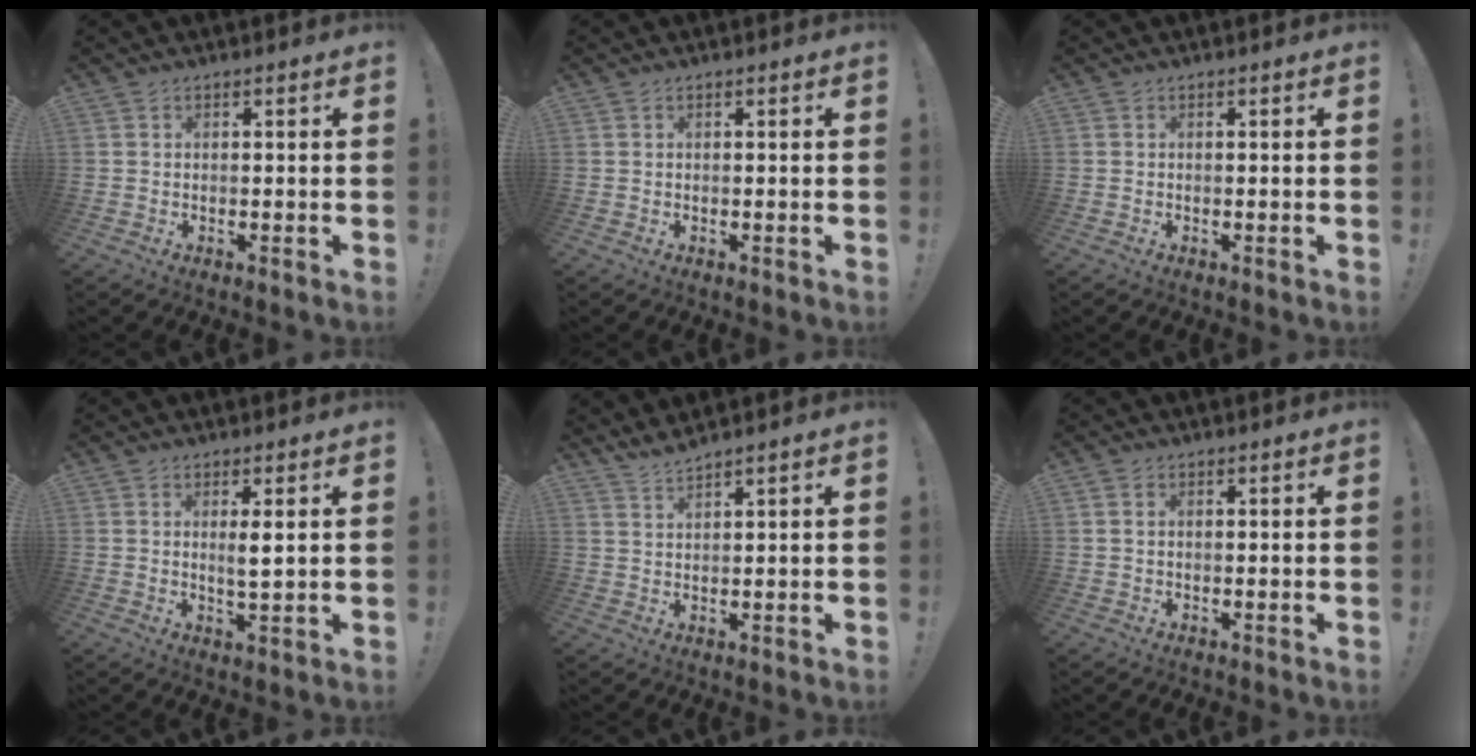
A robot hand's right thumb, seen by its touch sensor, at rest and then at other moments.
{"total": 0.0}
{"total": 0.0}
{"total": 3.6, "force": [1.1, 0.4, 3.4], "torque": [-0.052, -0.010, 0.015]}
{"total": 3.2, "force": [3.0, -0.4, 1.2], "torque": [-0.035, -0.013, 0.055]}
{"total": 1.2, "force": [0.5, 0.7, 0.8], "torque": [-0.012, 0.001, 0.008]}